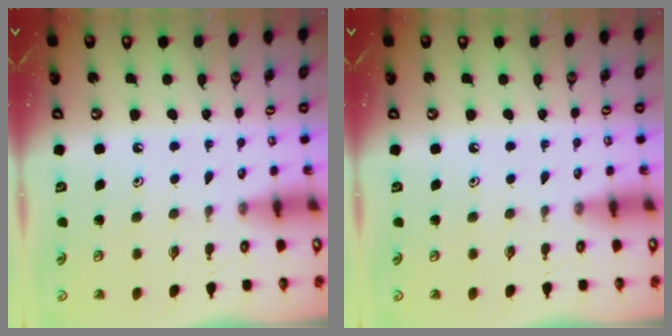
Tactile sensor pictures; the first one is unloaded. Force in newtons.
{"total": 0.0}